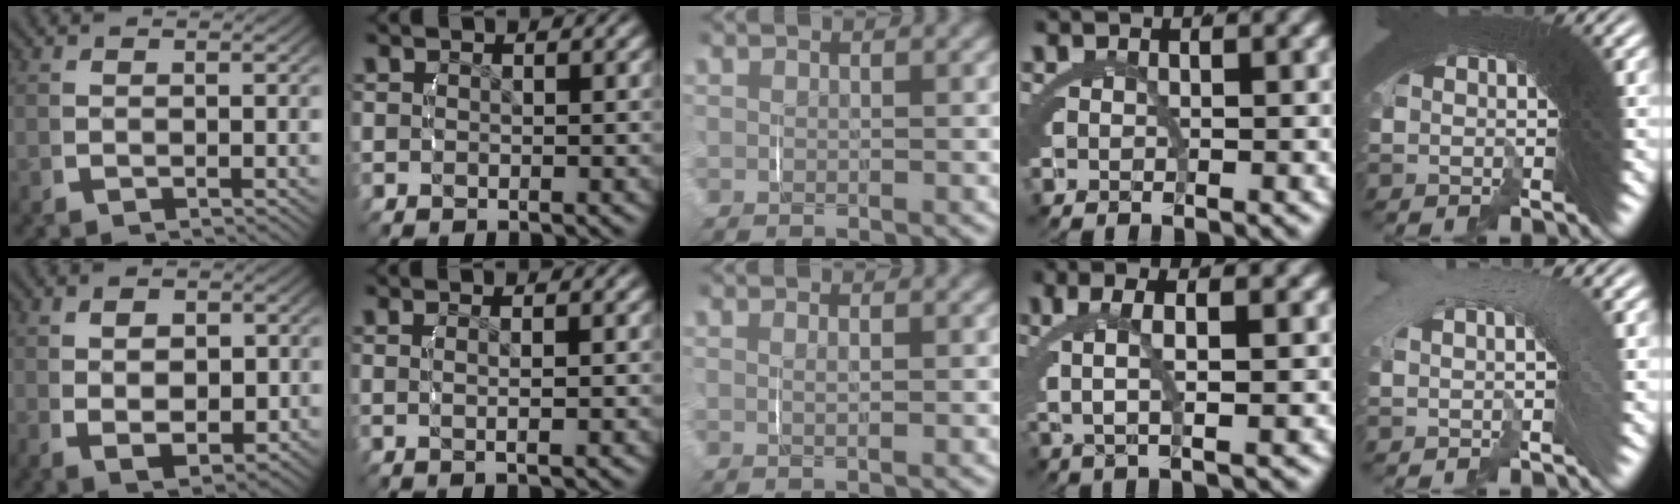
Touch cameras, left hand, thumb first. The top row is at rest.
{"thumb": {"total": 6.1, "force": [-0.4, 4.0, 4.5], "torque": [-0.086, -0.027, 0.009]}, "index": {"total": 1.6, "force": [0.2, -0.8, 1.4], "torque": [-0.023, 0.002, 0.007]}, "middle": {"total": 0.8, "force": [0.3, 0.0, 0.8], "torque": [-0.014, -0.002, 0.006]}, "ring": {"total": 4.8, "force": [1.5, 1.2, 4.4], "torque": [-0.079, 0.010, 0.025]}, "little": {"total": 2.9, "force": [-2.5, 1.3, -0.4], "torque": [0.008, 0.006, -0.043]}}